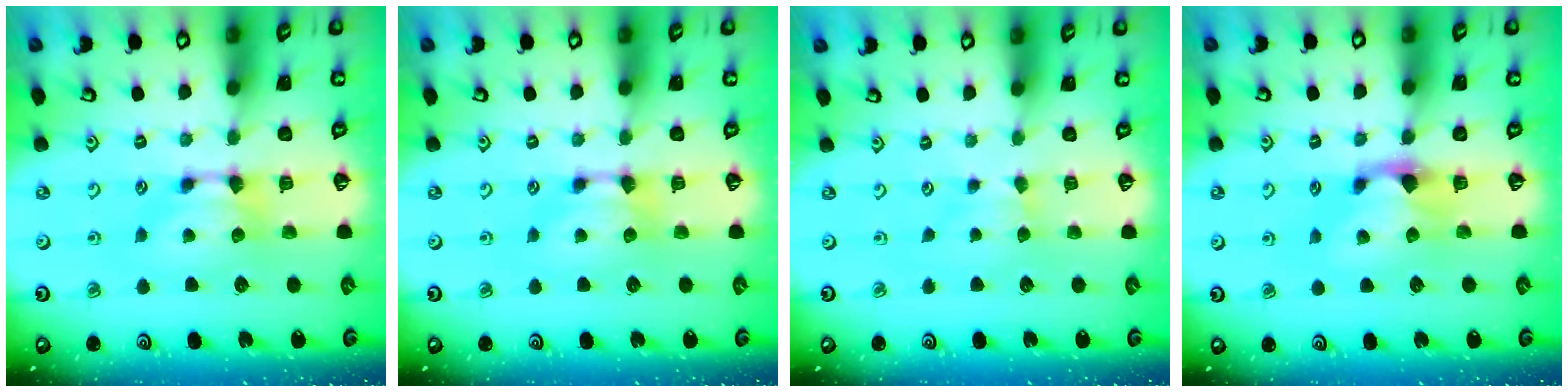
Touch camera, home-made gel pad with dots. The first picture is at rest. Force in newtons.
{"total": 0.0}
{"total": 1.1, "press": 1.0, "slide": 0.6}
{"total": 1.3, "press": 0.6, "slide": 1.2}